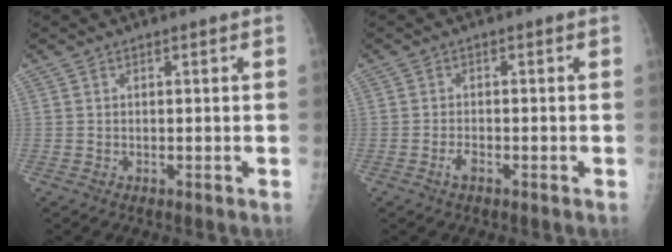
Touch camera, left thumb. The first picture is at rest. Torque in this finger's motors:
{"motor_torque": [-0.06, 0.05, 0.11, -0.11, 0.00]}